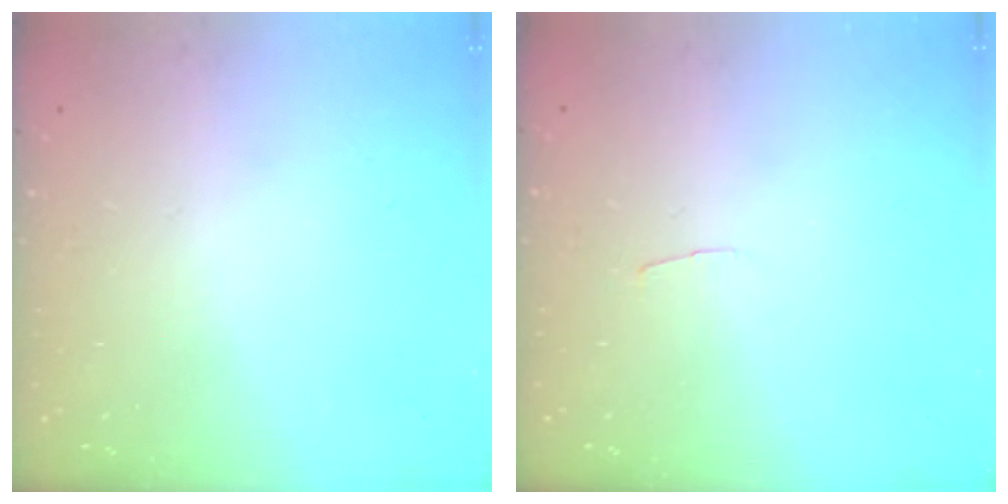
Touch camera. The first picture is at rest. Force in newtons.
{"total": 2.0, "press": 2.0, "slide": 0.2}